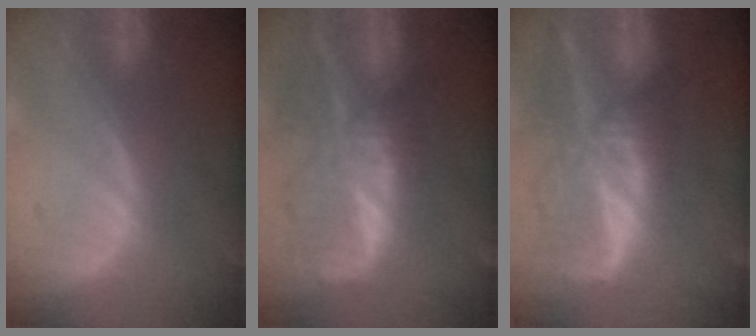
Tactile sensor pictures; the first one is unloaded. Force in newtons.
{"total": 9.4, "press": 8.3, "slide": 4.6}
{"total": 9.3, "press": 8.1, "slide": 4.7}